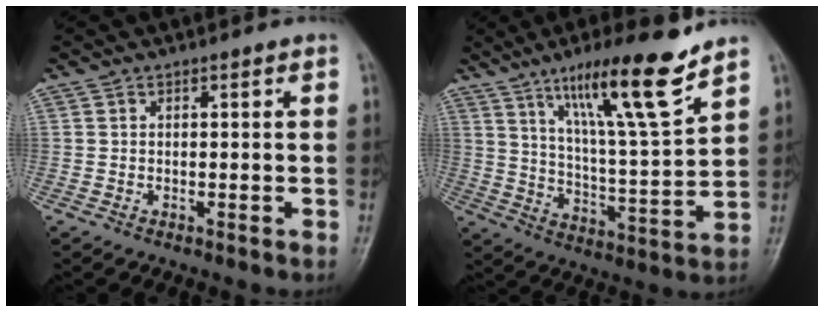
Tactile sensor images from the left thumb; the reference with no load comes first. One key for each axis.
{"total": 16.5, "fx": 10.8, "fy": 1.7, "fz": 12.3, "tx": -0.196, "ty": -0.062, "tz": 0.185}